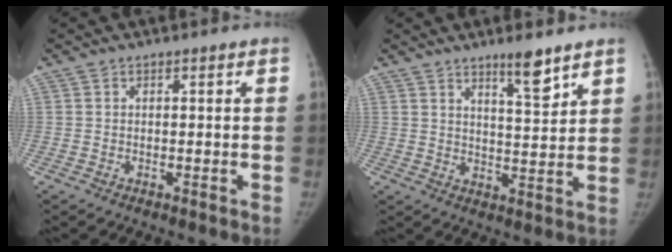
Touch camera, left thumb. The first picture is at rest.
{"total": 6.3, "force": [4.7, 0.9, 4.2], "torque": [-0.054, -0.039, 0.074]}